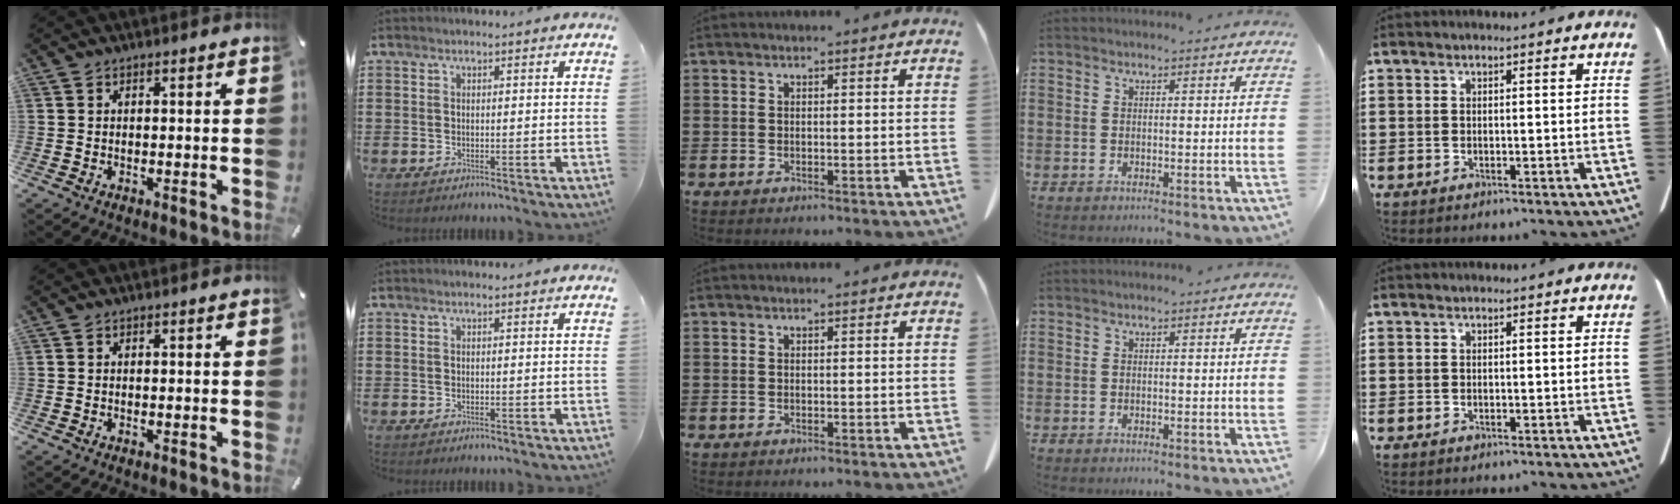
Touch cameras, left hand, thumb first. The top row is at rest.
{}